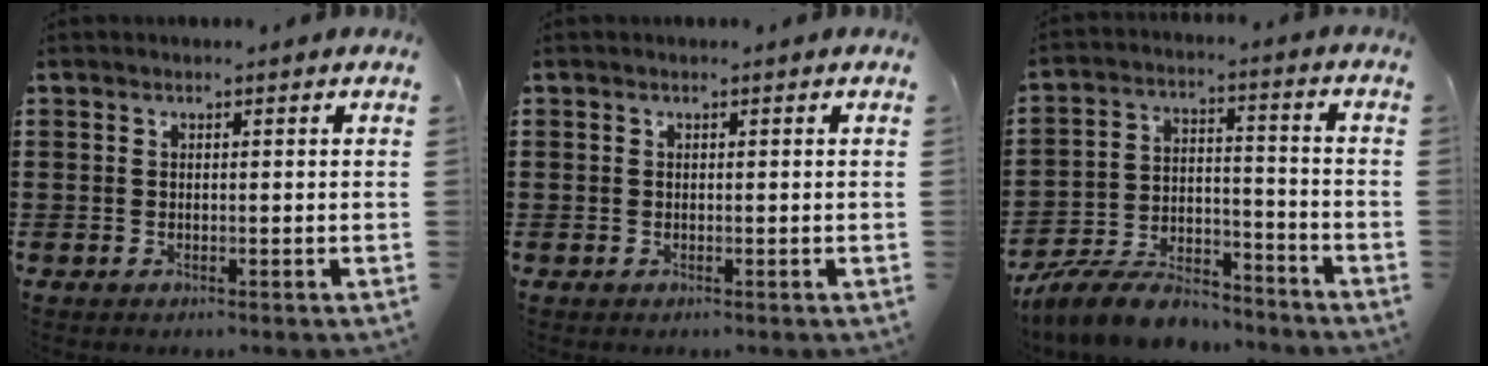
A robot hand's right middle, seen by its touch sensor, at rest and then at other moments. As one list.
[{"total": 0.6, "force": [-0.2, 0.5, -0.2], "torque": [0.004, 0.004, -0.004]}, {"total": 9.5, "force": [-8.6, 2.5, 3.2], "torque": [-0.060, 0.024, -0.165]}]